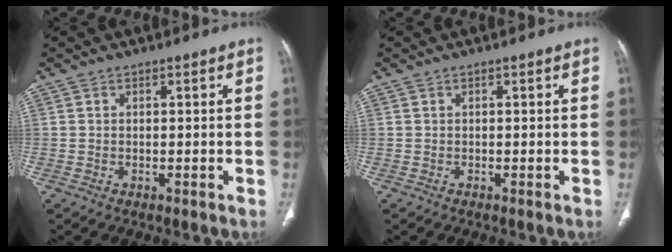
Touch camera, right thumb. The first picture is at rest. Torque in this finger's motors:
{"motor_torque": [0.00, 0.00, 0.00, 0.00, 0.00]}